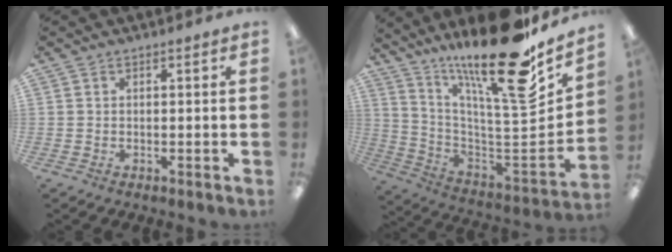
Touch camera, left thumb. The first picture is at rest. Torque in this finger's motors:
{"motor_torque": [1.75, 0.06, 1.37, -1.44, 0.24]}